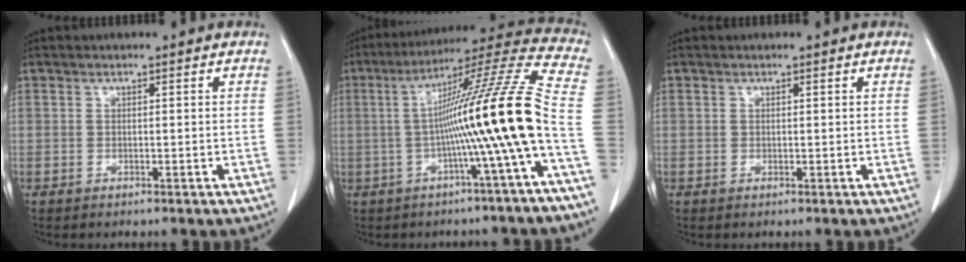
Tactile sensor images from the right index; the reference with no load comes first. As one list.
[{"total": 17.2, "force": [-2.8, -2.6, 16.8], "torque": [-0.250, 0.016, -0.057]}, {"total": 0.0}]